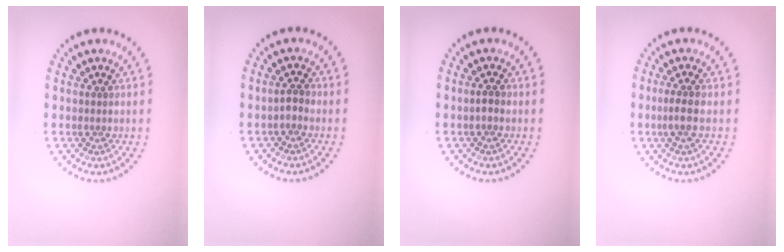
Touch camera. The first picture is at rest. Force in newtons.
{"total": 0.8, "press": 0.8, "slide": 0.2}
{"total": 0.7, "press": 0.7, "slide": 0.1}
{"total": 1.7, "press": 1.5, "slide": 0.8}